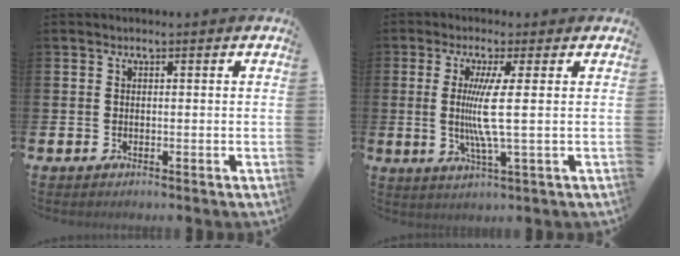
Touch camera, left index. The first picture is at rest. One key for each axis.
{"total": 6.3, "fx": 0.5, "fy": -0.5, "fz": 6.2, "tx": -0.117, "ty": -0.011, "tz": 0.004}